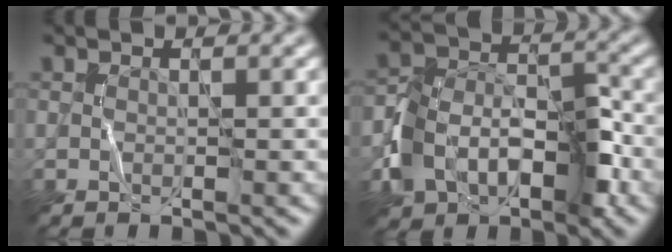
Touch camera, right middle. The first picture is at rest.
{"total": 6.6, "force": [-3.0, 4.7, 3.5], "torque": [-0.057, 0.007, -0.061]}